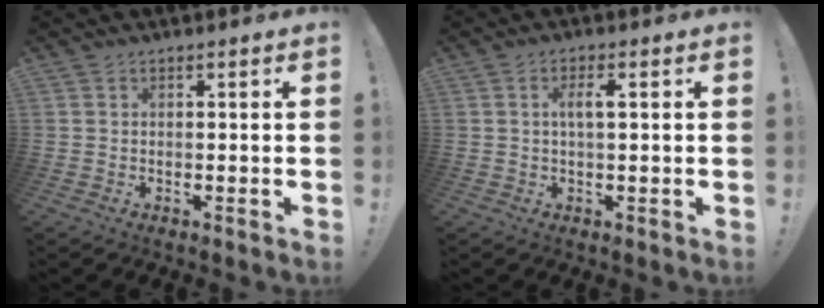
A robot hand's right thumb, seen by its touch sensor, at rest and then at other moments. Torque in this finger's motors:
{"motor_torque": [0.03, 0.02, 0.68, -0.18, 0.00]}